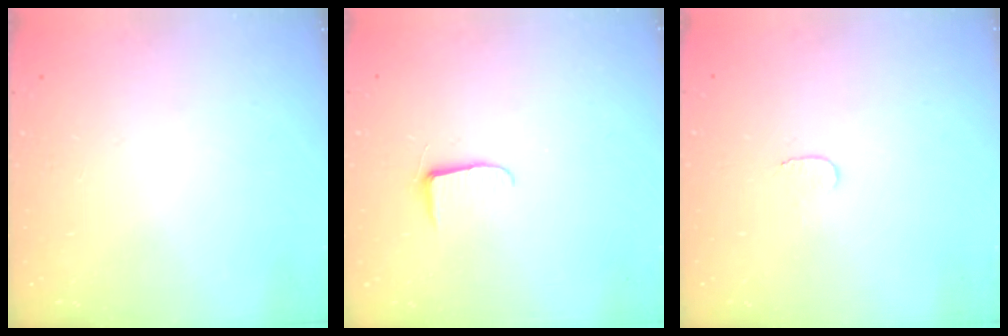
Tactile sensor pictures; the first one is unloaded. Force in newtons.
{"total": 5.1, "press": 5.1, "slide": 0.5}
{"total": 3.0, "press": 3.0, "slide": 0.3}